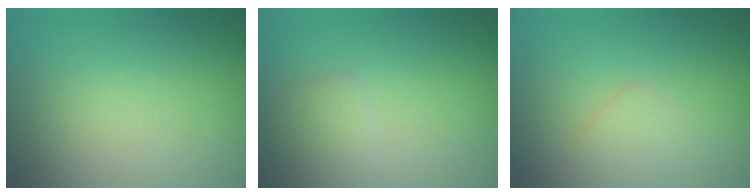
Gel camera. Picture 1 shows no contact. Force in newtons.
{"total": 1.7, "press": 1.7, "slide": 0.0}
{"total": 1.3, "press": 1.3, "slide": 0.1}